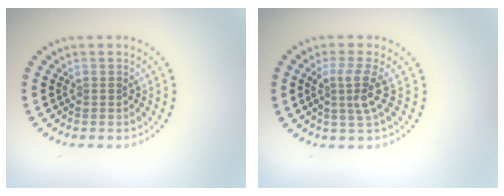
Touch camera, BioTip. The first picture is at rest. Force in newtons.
{"total": 2.7, "press": 1.9, "slide": 1.8}